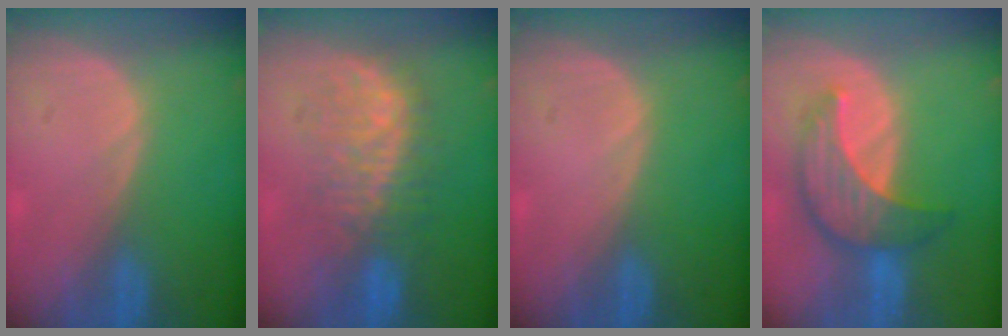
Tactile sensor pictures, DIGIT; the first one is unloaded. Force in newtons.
{"total": 8.5, "press": 8.4, "slide": 0.9}
{"total": 0.0}
{"total": 7.8, "press": 7.5, "slide": 2.2}